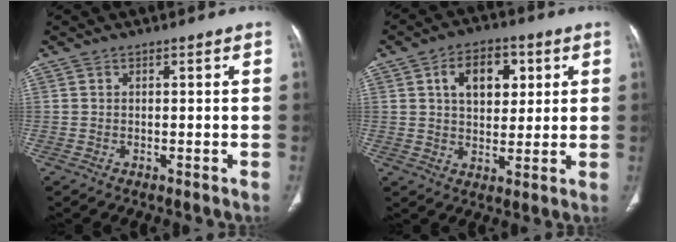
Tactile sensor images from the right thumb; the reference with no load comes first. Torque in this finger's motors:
{"motor_torque": [0.06, 2.18, 0.99, -0.10, 0.03]}